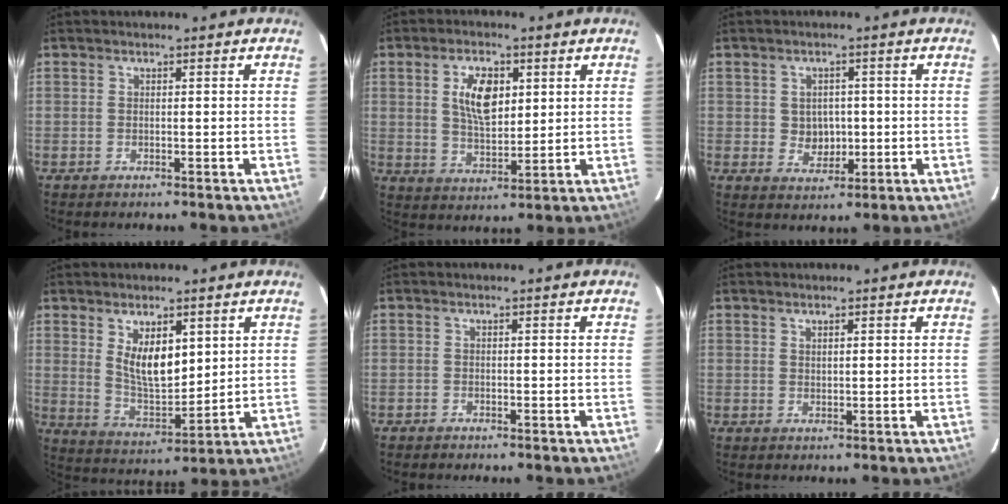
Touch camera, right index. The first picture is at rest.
{"total": 8.6, "force": [2.6, 4.4, 6.9], "torque": [-0.126, 0.007, 0.052]}
{"total": 4.4, "force": [0.0, 3.9, 2.0], "torque": [-0.035, 0.006, 0.009]}
{"total": 9.7, "force": [3.7, 4.5, 7.8], "torque": [-0.135, -0.008, 0.082]}
{"total": 0.8, "force": [-0.7, 0.4, -0.1], "torque": [-0.004, 0.003, -0.013]}
{"total": 1.2, "force": [0.7, 0.5, 0.8], "torque": [-0.012, 0.003, 0.013]}